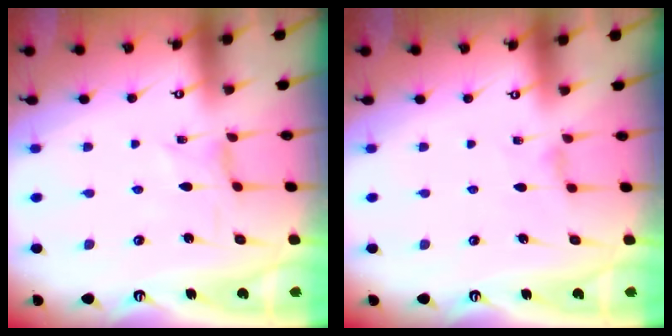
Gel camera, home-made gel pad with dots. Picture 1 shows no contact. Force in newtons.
{"total": 2.3, "press": 2.2, "slide": 0.5}